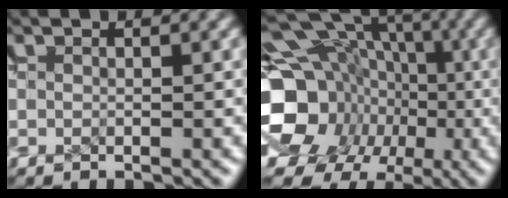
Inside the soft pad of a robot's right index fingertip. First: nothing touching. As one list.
[{"total": 16.4, "force": [-0.2, 14.4, 7.9], "torque": [-0.137, -0.030, -0.009]}]